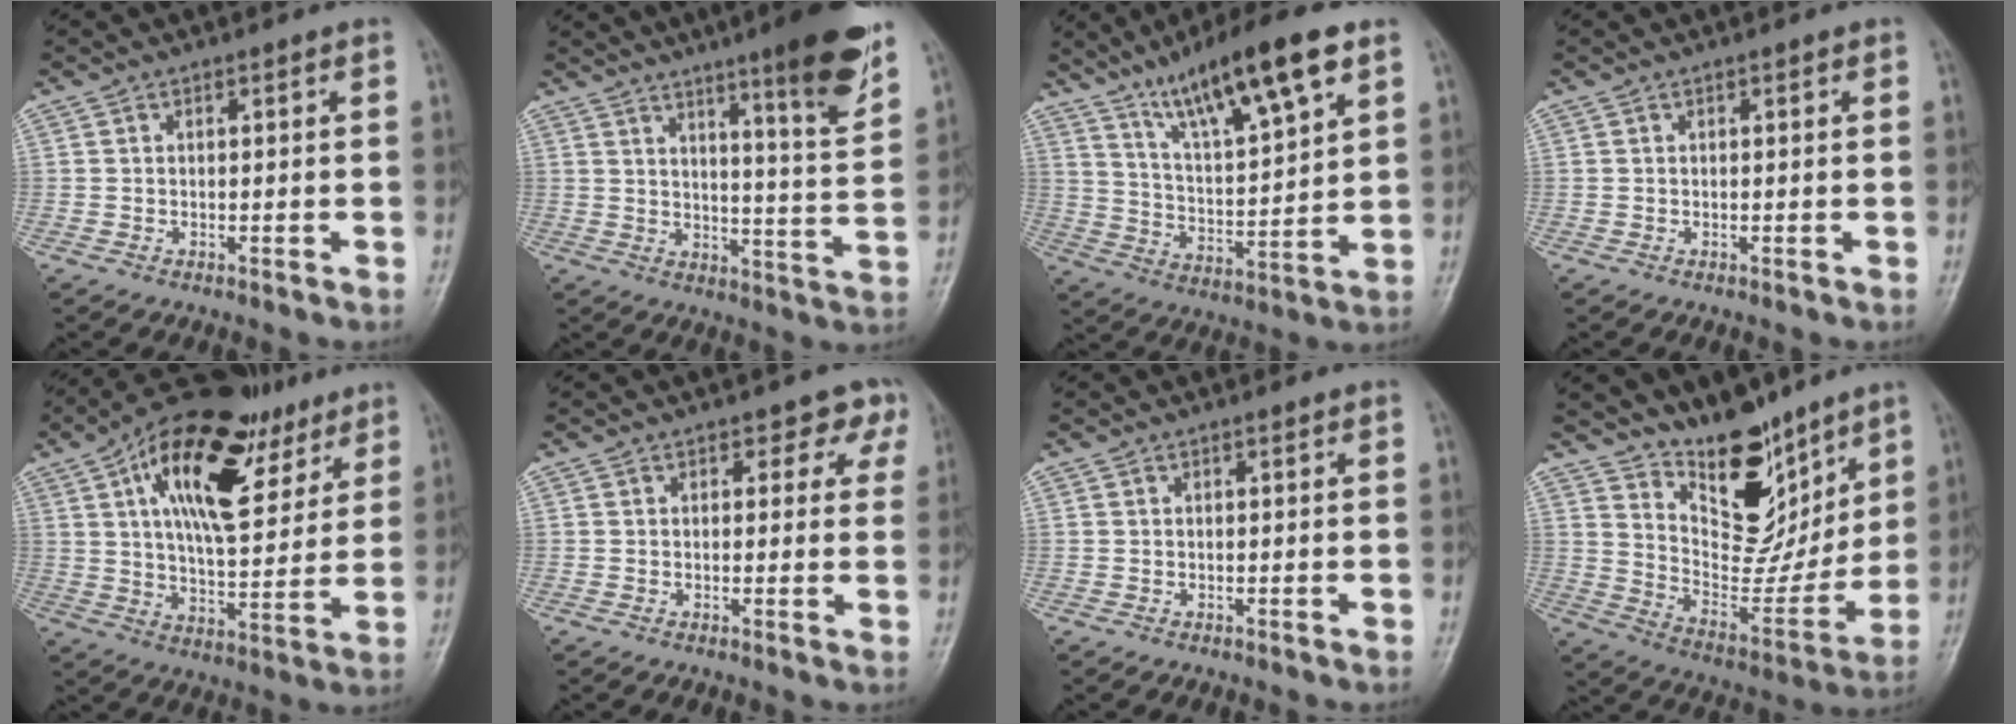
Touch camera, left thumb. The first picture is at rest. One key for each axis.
{"total": 14.6, "fx": 9.2, "fy": 1.3, "fz": 11.2, "tx": -0.142, "ty": -0.056, "tz": 0.133}
{"total": 17.8, "fx": 10.5, "fy": 3.7, "fz": 13.9, "tx": -0.219, "ty": -0.039, "tz": 0.188}
{"total": 0.5, "fx": 0.2, "fy": 0.2, "fz": 0.5, "tx": -0.005, "ty": 0.001, "tz": 0.002}
{"total": 23.2, "fx": 10.7, "fy": 11.1, "fz": 17.4, "tx": -0.238, "ty": -0.018, "tz": 0.171}
{"total": 3.6, "fx": 2.0, "fy": 2.5, "fz": 1.5, "tx": 0.017, "ty": -0.008, "tz": 0.010}
{"total": 0.0}
{"total": 17.6, "fx": 12.4, "fy": 9.1, "fz": 8.7, "tx": -0.072, "ty": -0.085, "tz": 0.215}